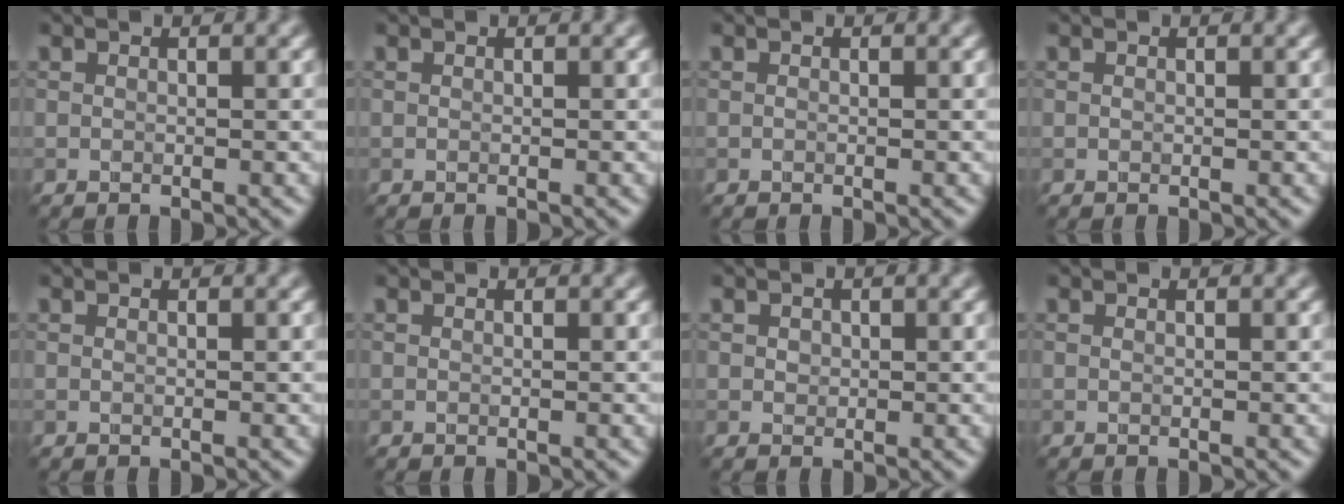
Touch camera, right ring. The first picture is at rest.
{"total": 0.0}
{"total": 0.0}
{"total": 0.0}
{"total": 0.0}
{"total": 0.0}
{"total": 0.8, "force": [0.2, 0.7, 0.2], "torque": [-0.002, -0.002, 0.002]}
{"total": 0.0}